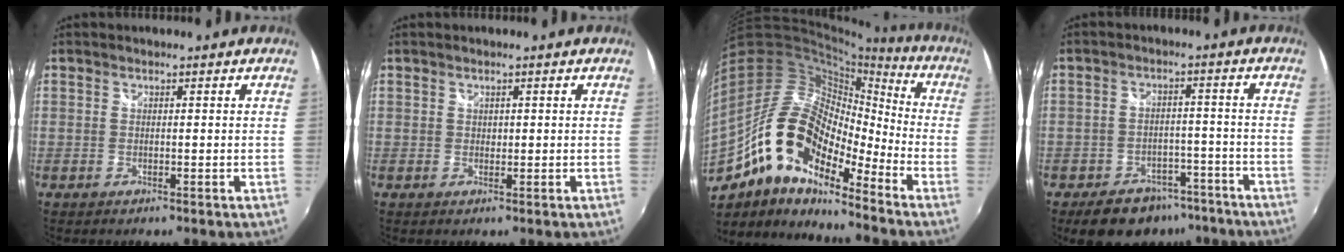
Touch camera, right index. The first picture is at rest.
{"total": 0.6, "force": [0.2, 0.5, 0.1], "torque": [0.001, 0.001, 0.004]}
{"total": 18.8, "force": [-11.4, 8.3, 12.5], "torque": [-0.222, -0.010, -0.228]}
{"total": 11.6, "force": [-8.6, 6.8, 3.8], "torque": [-0.085, 0.019, -0.105]}